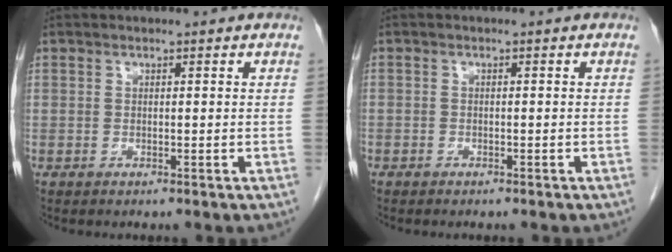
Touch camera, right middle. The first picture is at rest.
{"total": 0.7, "force": [-0.6, 0.5, 0.1], "torque": [-0.005, 0.003, -0.010]}